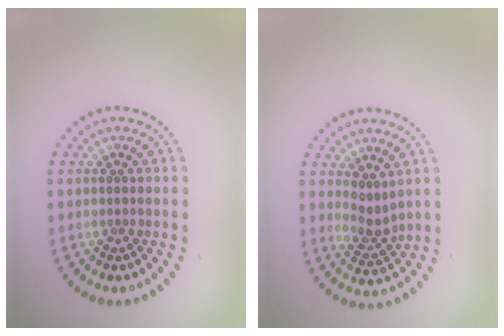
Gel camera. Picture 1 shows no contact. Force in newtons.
{"total": 2.2, "press": 1.7, "slide": 1.4}